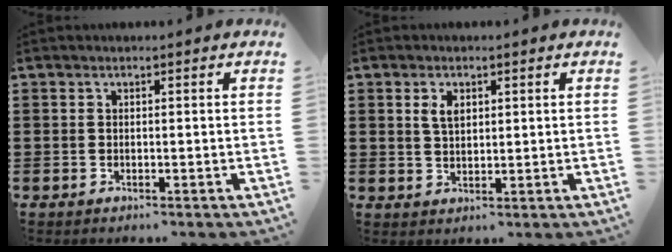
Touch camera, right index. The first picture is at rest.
{"total": 2.7, "force": [1.1, 1.5, 2.0], "torque": [-0.045, 0.006, 0.019]}